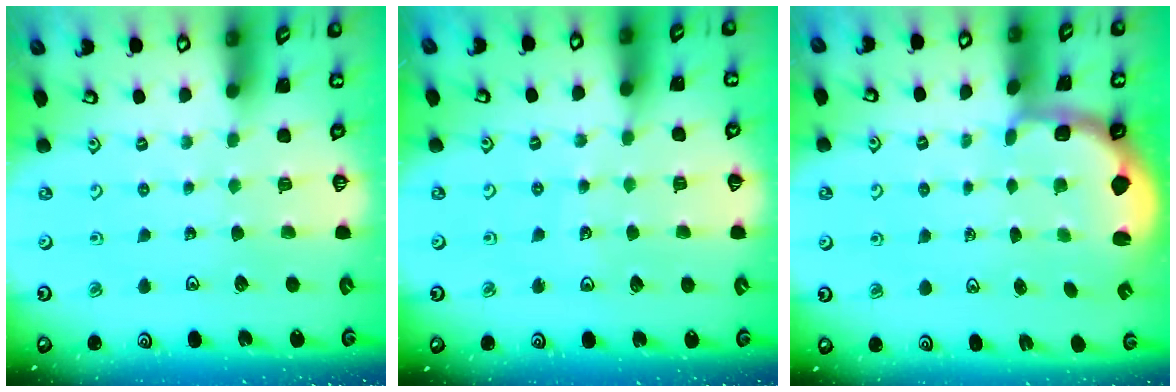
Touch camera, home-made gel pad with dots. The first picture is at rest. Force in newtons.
{"total": 5.5, "press": 5.2, "slide": 1.8}
{"total": 2.1, "press": 1.4, "slide": 1.6}